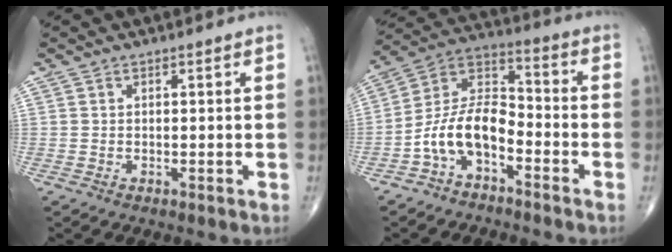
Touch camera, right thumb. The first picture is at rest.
{"total": 11.1, "force": [-5.1, 5.8, 8.0], "torque": [-0.144, 0.069, -0.107]}